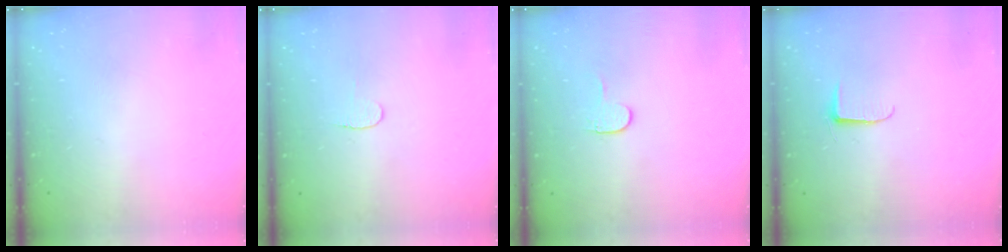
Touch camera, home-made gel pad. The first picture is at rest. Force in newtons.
{"total": 3.3, "press": 3.3, "slide": 0.3}
{"total": 3.4, "press": 3.4, "slide": 0.4}
{"total": 5.1, "press": 5.1, "slide": 0.5}